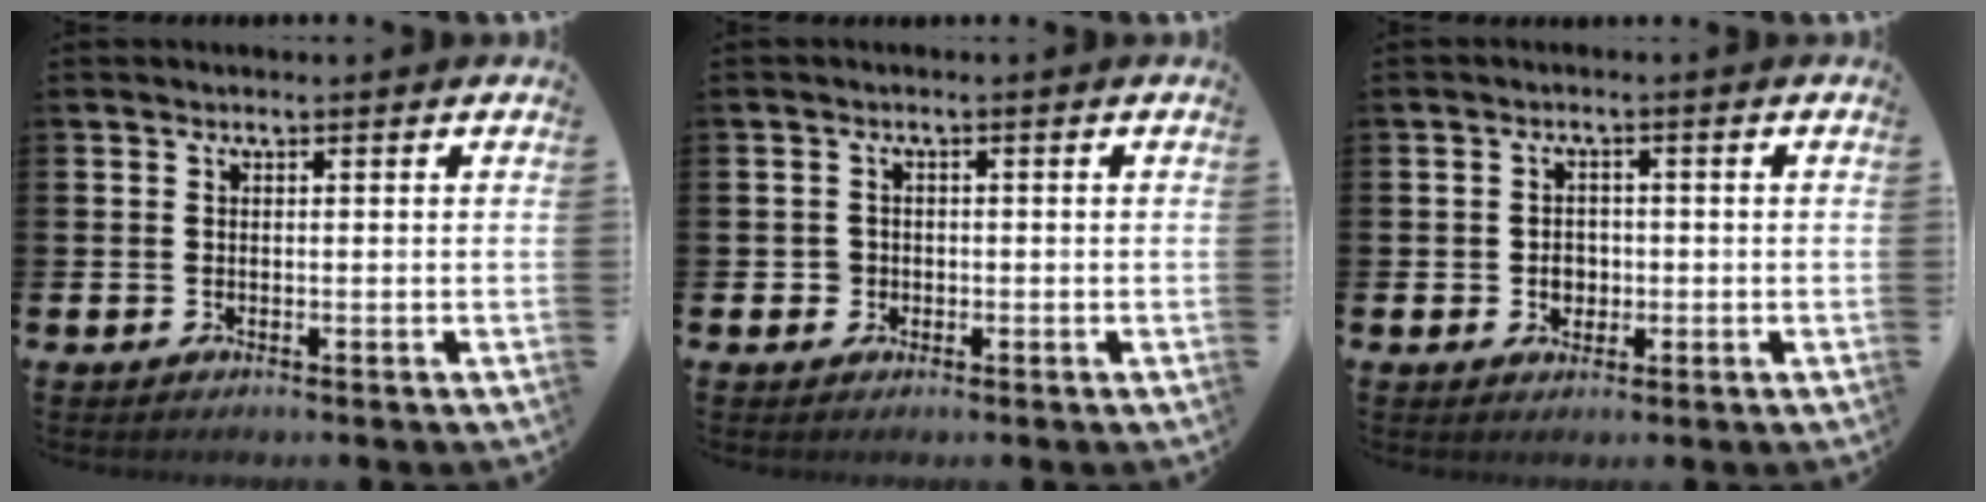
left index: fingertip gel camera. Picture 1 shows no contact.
{"total": 1.7, "force": [-0.5, 1.6, 0.2], "torque": [-0.008, 0.007, -0.013]}
{"total": 2.5, "force": [-0.5, 2.2, 1.2], "torque": [-0.011, -0.001, -0.016]}